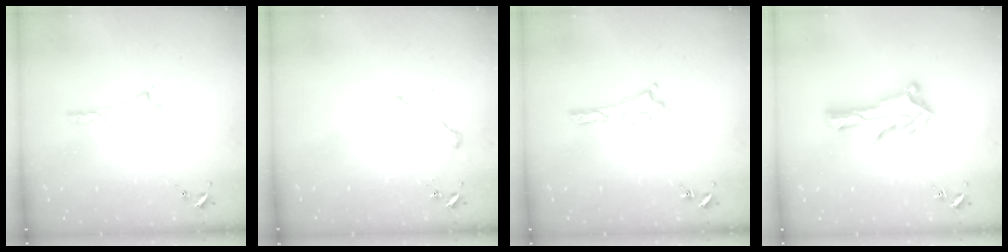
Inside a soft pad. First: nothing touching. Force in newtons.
{"total": 2.4, "press": 2.3, "slide": 0.3}
{"total": 1.2, "press": 1.1, "slide": 0.2}
{"total": 10.8, "press": 10.8, "slide": 0.8}